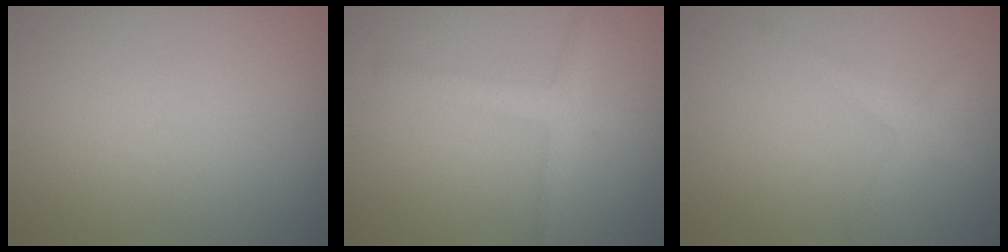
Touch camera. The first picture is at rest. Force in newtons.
{"total": 2.4, "press": 2.4, "slide": 0.2}
{"total": 1.8, "press": 1.8, "slide": 0.1}